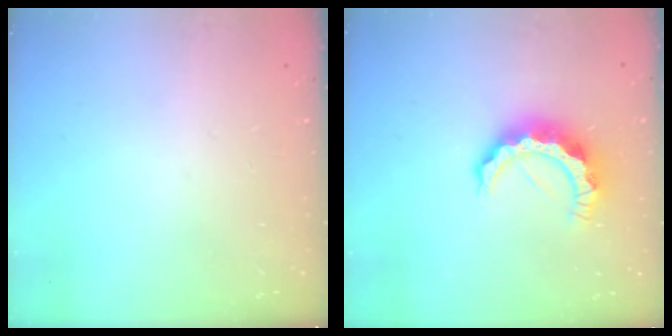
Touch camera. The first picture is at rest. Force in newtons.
{"total": 9.9, "press": 9.9, "slide": 0.9}